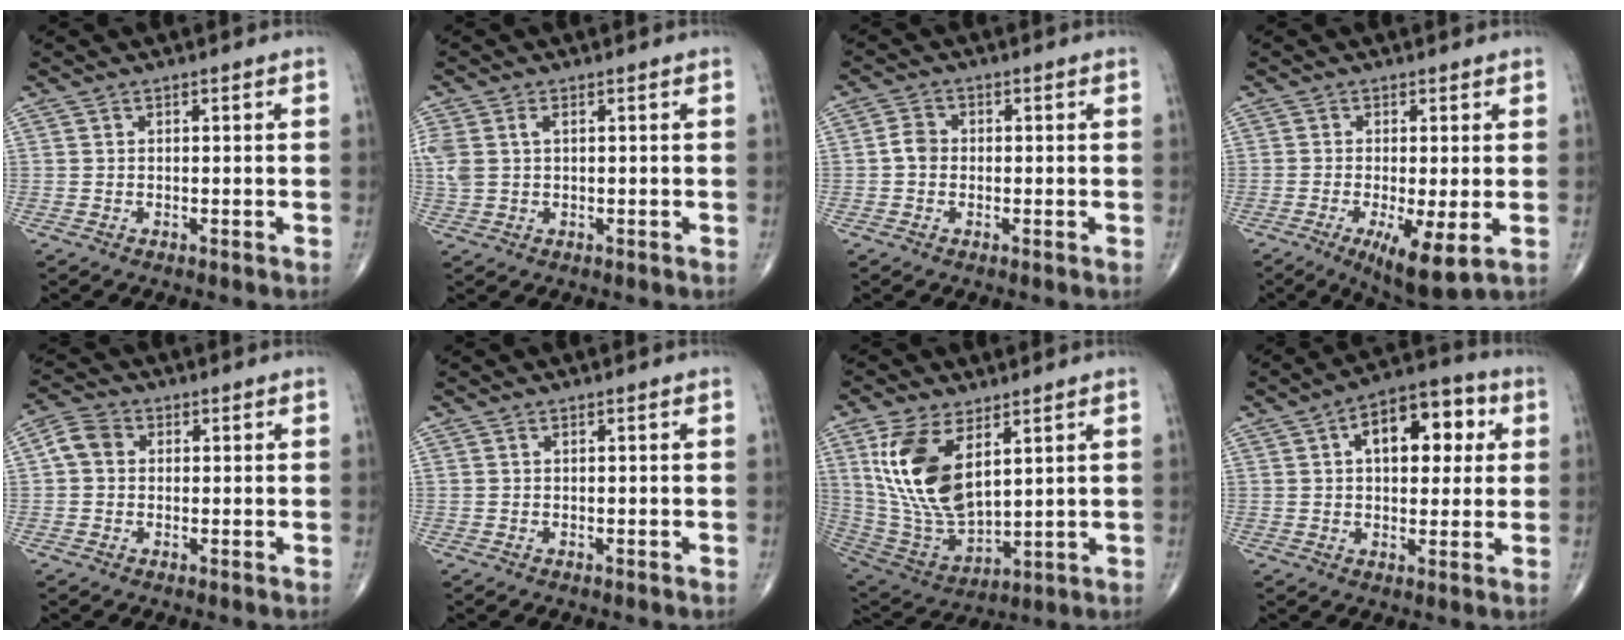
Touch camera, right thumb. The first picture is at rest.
{"total": 5.6, "force": [1.1, 3.5, 4.2], "torque": [-0.123, 0.014, 0.029]}
{"total": 2.8, "force": [-0.3, 2.3, 1.6], "torque": [-0.020, 0.009, -0.013]}
{"total": 8.3, "force": [-2.3, 2.0, 7.7], "torque": [-0.130, -0.024, -0.036]}
{"total": 4.5, "force": [0.4, 3.7, 2.5], "torque": [-0.042, 0.013, 0.001]}
{"total": 0.0}
{"total": 17.2, "force": [6.1, 8.5, 13.6], "torque": [-0.258, -0.027, 0.135]}
{"total": 13.5, "force": [3.6, 7.6, 10.6], "torque": [-0.117, 0.018, 0.048]}